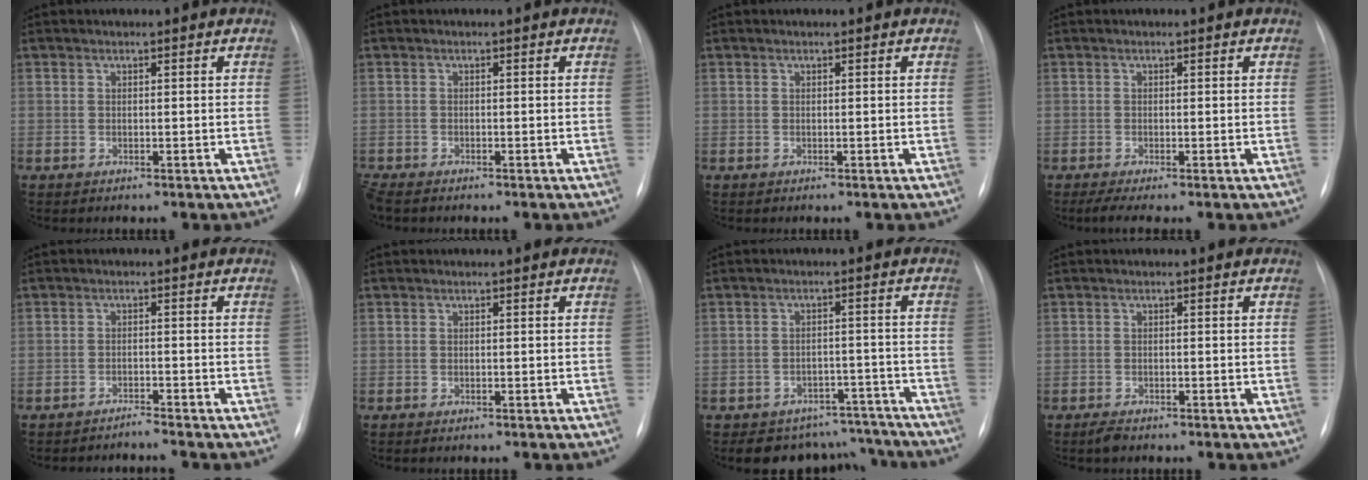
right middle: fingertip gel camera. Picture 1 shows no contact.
{"total": 2.0, "force": [-1.7, 0.6, 0.8], "torque": [-0.019, -0.006, -0.030]}
{"total": 0.0}
{"total": 2.2, "force": [-1.5, 0.1, 1.6], "torque": [-0.031, -0.009, -0.029]}
{"total": 2.1, "force": [-2.0, -0.6, -0.3], "torque": [0.007, -0.008, -0.031]}
{"total": 0.9, "force": [-0.8, 0.2, 0.5], "torque": [-0.009, -0.002, -0.008]}
{"total": 9.3, "force": [-8.3, 4.1, -0.3], "torque": [0.028, 0.040, -0.099]}
{"total": 1.6, "force": [-1.3, 0.6, 0.7], "torque": [-0.020, -0.002, -0.020]}